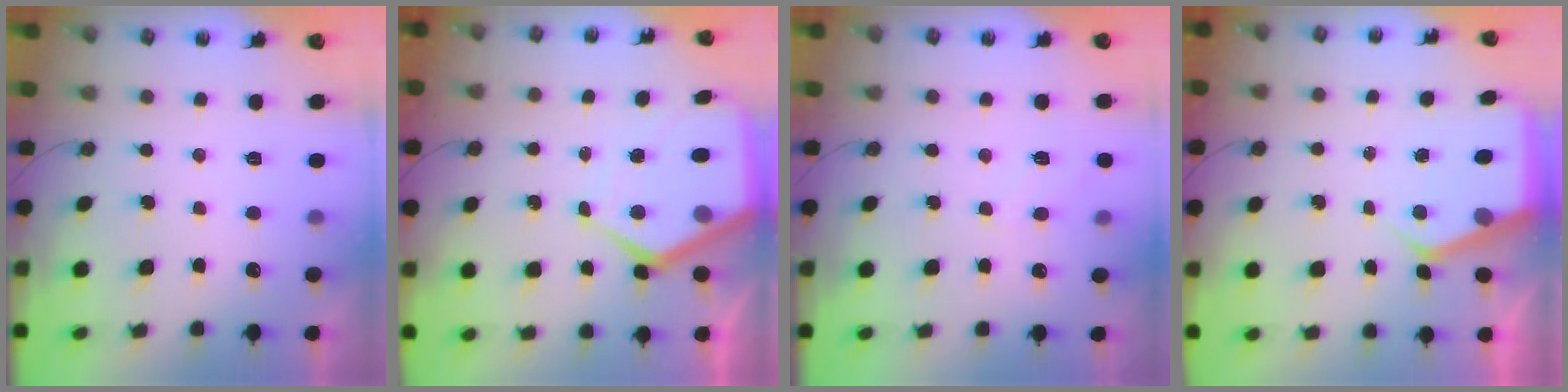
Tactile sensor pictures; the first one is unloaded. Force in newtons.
{"total": 11.1, "press": 11.0, "slide": 1.0}
{"total": 4.5, "press": 4.5, "slide": 0.5}
{"total": 6.0, "press": 6.0, "slide": 0.5}